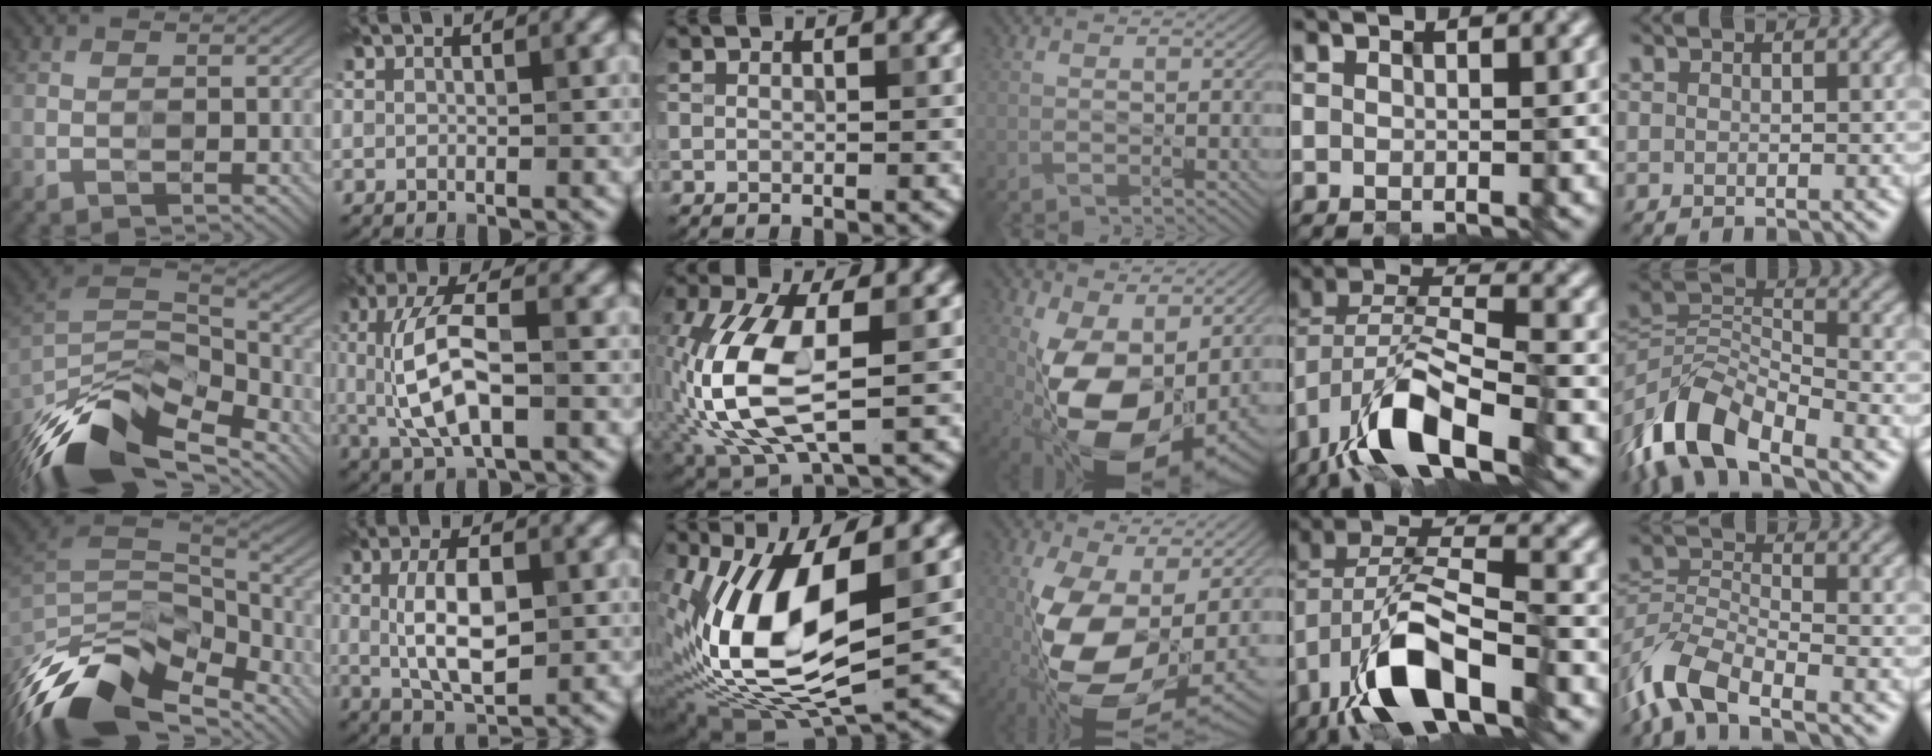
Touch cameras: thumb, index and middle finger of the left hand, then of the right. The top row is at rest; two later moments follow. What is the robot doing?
{"motion": "insert", "object": "ethernet cable"}